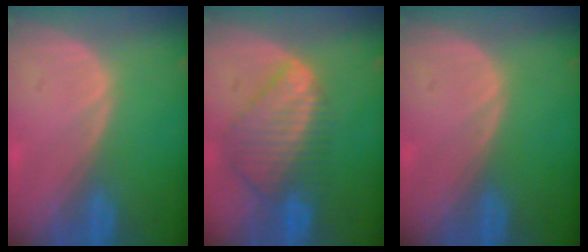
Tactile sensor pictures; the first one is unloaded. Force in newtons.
{"total": 9.0, "press": 7.7, "slide": 4.6}
{"total": 0.0}